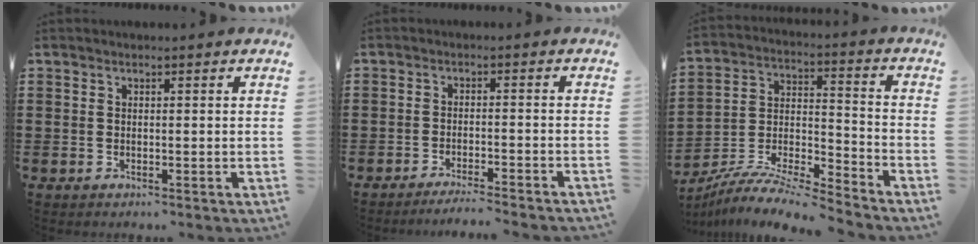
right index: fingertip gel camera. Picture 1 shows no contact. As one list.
[{"total": 2.8, "force": [-2.7, -0.4, 0.7], "torque": [-0.014, -0.001, -0.054]}, {"total": 8.0, "force": [-7.8, 0.2, 2.0], "torque": [-0.043, 0.001, -0.159]}]